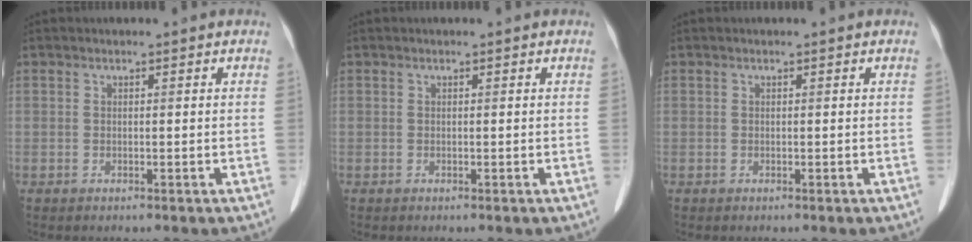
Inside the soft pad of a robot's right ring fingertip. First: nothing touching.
{"total": 0.0}
{"total": 0.0}